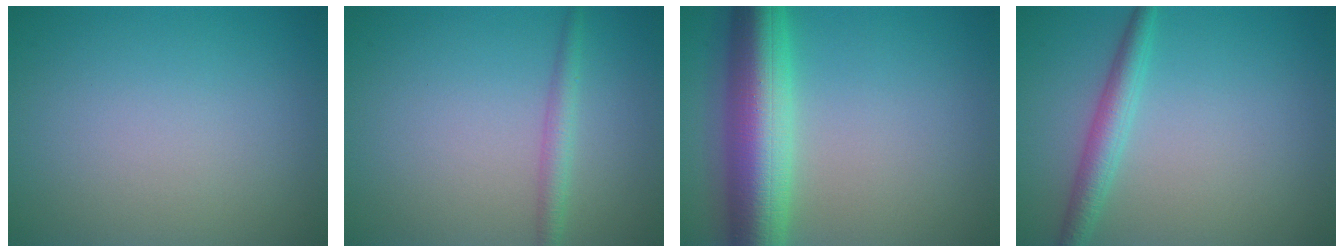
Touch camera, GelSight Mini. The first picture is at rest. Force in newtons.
{"total": 1.9, "press": 1.8, "slide": 0.1}
{"total": 9.2, "press": 9.2, "slide": 0.1}
{"total": 2.7, "press": 2.7, "slide": 0.1}